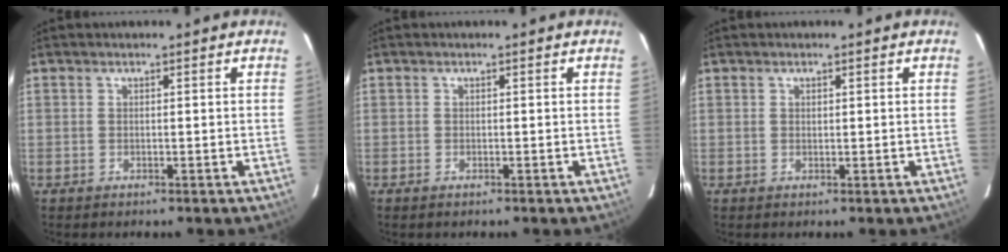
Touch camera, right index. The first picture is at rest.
{"total": 0.5, "force": [-0.4, 0.2, 0.3], "torque": [-0.006, -0.001, -0.008]}
{"total": 0.5, "force": [0.2, 0.4, 0.2], "torque": [-0.004, 0.002, 0.005]}